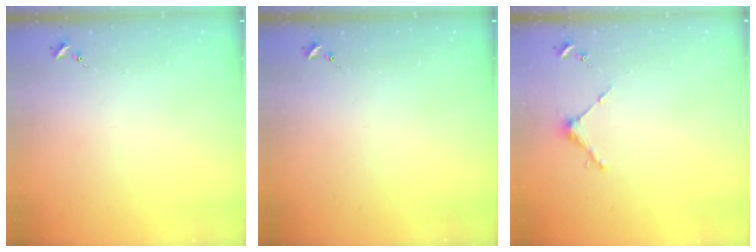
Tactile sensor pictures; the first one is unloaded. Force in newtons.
{"total": 0.0}
{"total": 4.0, "press": 4.0, "slide": 0.4}